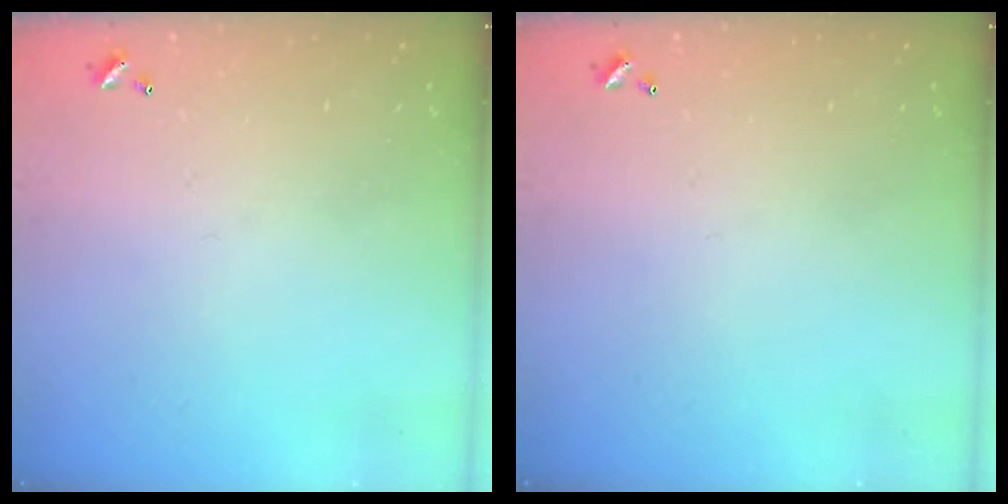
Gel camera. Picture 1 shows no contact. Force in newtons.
{"total": 0.0}